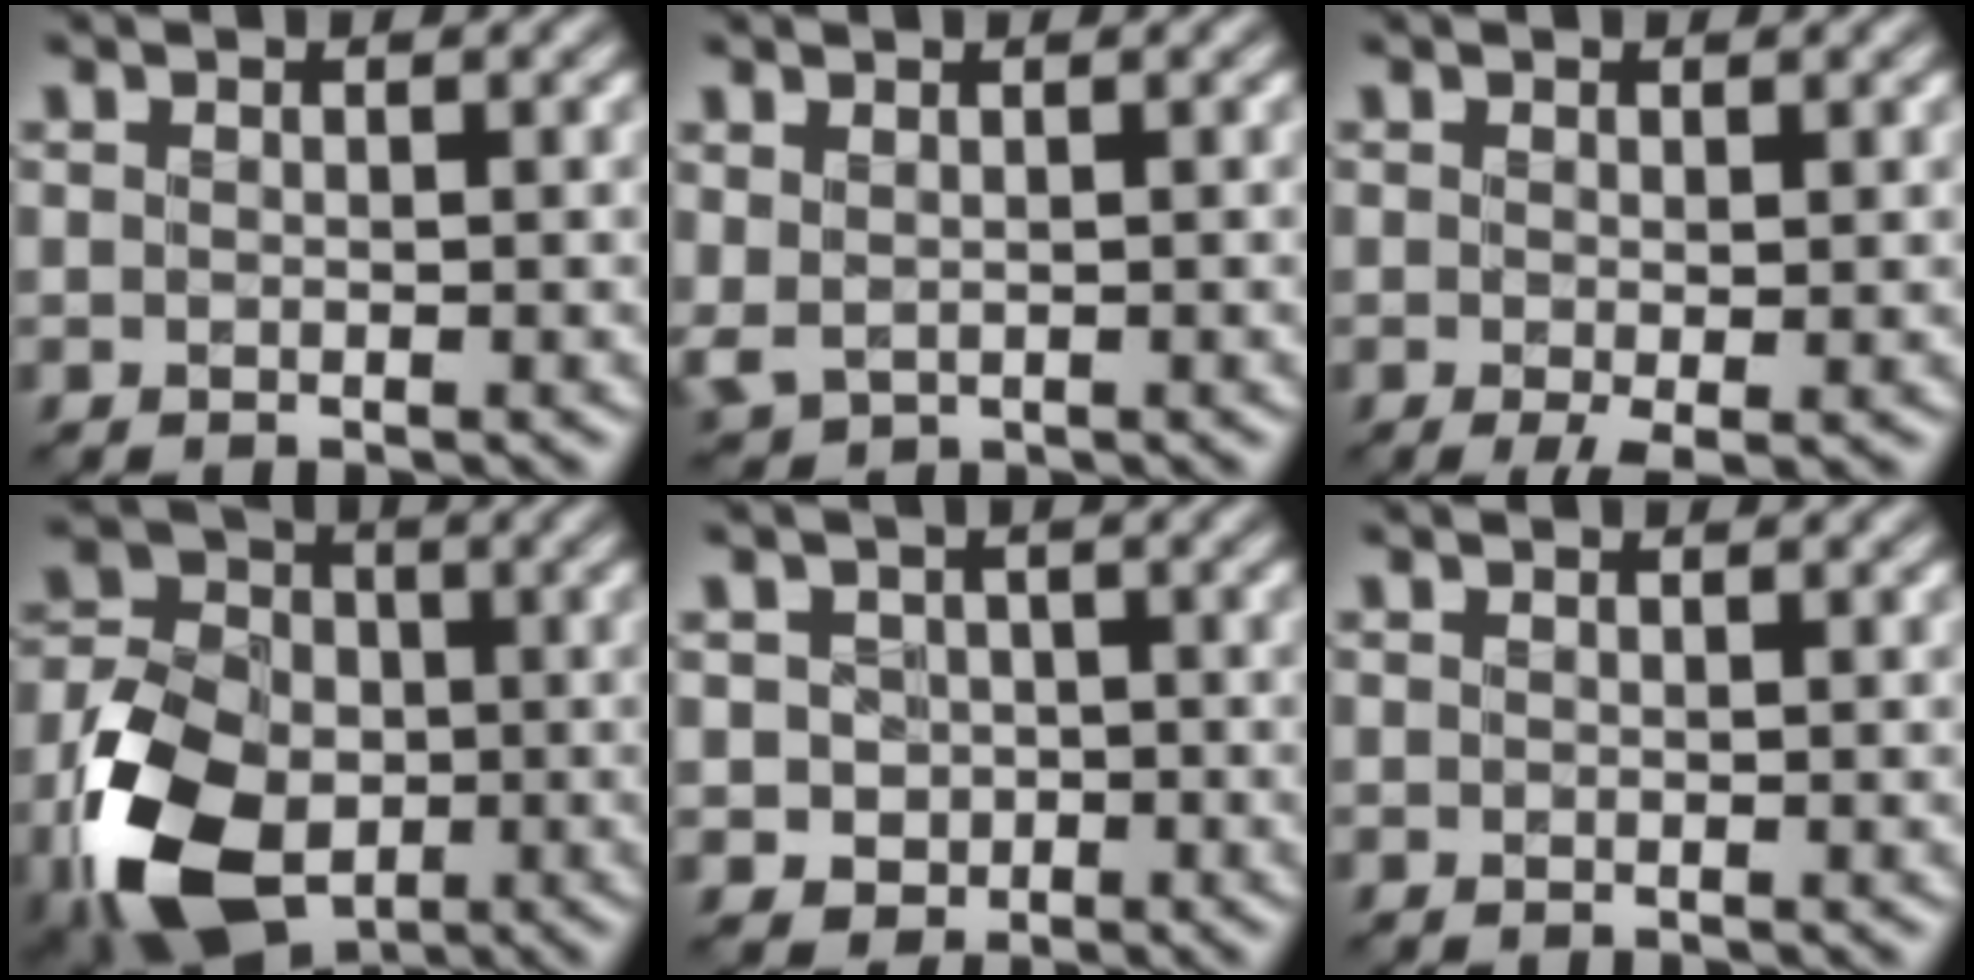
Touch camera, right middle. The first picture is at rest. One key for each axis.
{"total": 1.4, "fx": 0.6, "fy": 1.0, "fz": 0.8, "tx": -0.023, "ty": -0.006, "tz": 0.016}
{"total": 1.4, "fx": -0.3, "fy": 0.3, "fz": 1.4, "tx": -0.026, "ty": -0.008, "tz": -0.007}
{"total": 11.8, "fx": -4.5, "fy": 8.0, "fz": 7.5, "tx": -0.172, "ty": -0.020, "tz": -0.098}
{"total": 2.3, "fx": -0.3, "fy": 2.3, "fz": 0.4, "tx": 0.012, "ty": 0.000, "tz": -0.007}
{"total": 0.0}